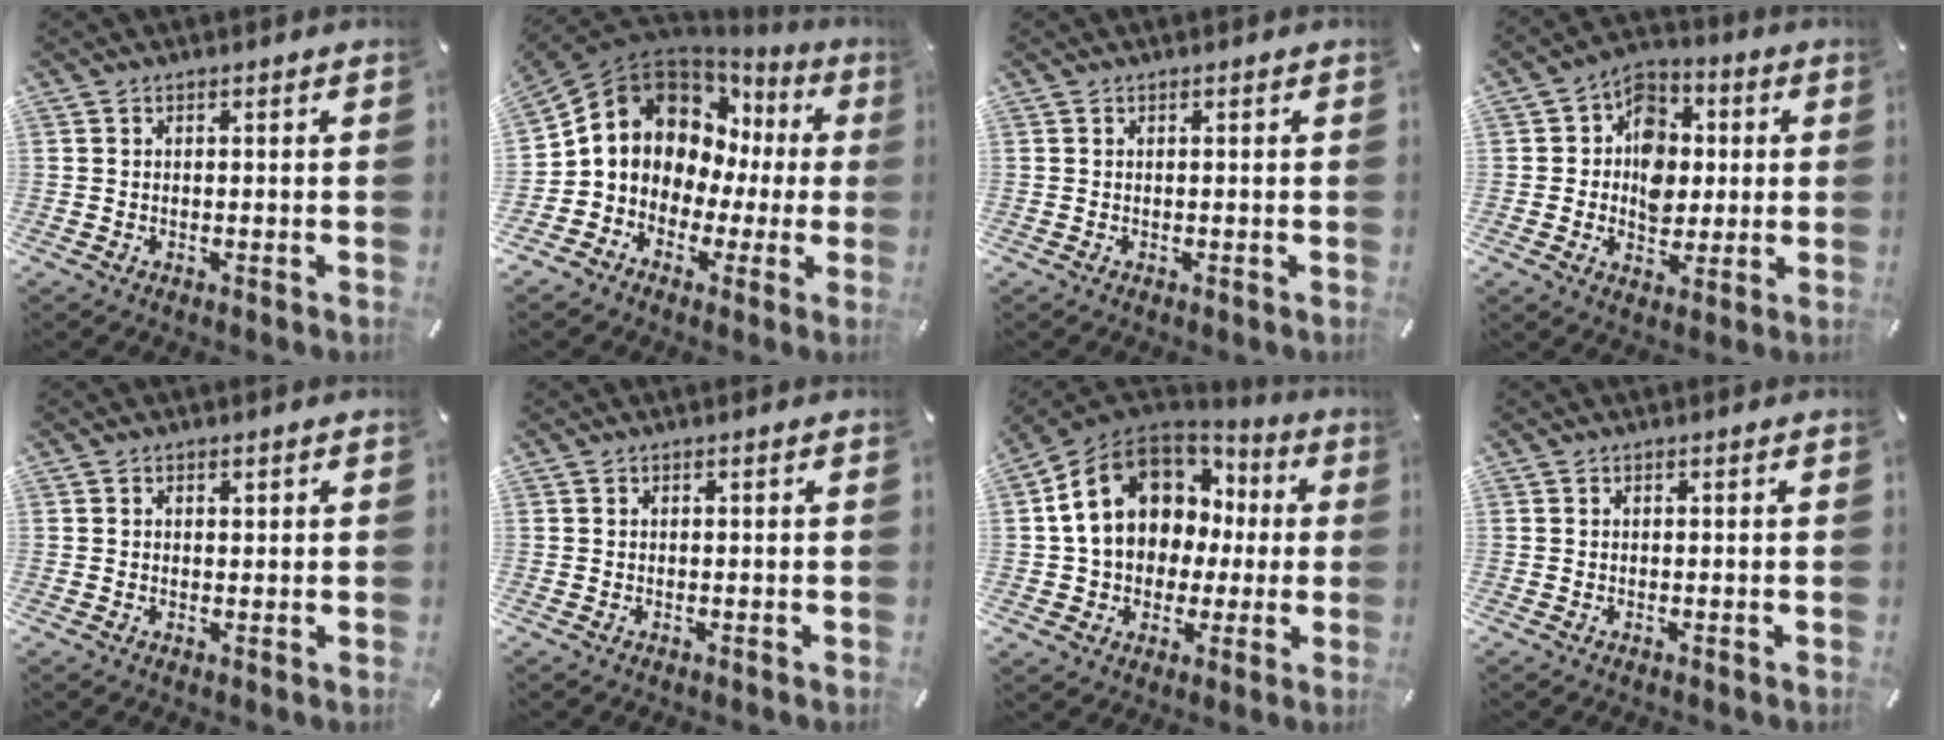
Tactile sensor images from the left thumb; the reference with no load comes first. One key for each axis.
{"total": 10.8, "fx": 2.5, "fy": 9.8, "fz": 3.6, "tx": -0.084, "ty": -0.029, "tz": 0.051}
{"total": 0.0}
{"total": 10.8, "fx": -0.3, "fy": 9.2, "fz": 5.7, "tx": -0.077, "ty": 0.013, "tz": -0.003}
{"total": 1.0, "fx": 0.3, "fy": 0.9, "fz": 0.3, "tx": 0.001, "ty": 0.001, "tz": 0.002}
{"total": 0.0}
{"total": 15.4, "fx": 4.3, "fy": 12.4, "fz": 8.0, "tx": -0.158, "ty": -0.015, "tz": 0.086}
{"total": 0.0}